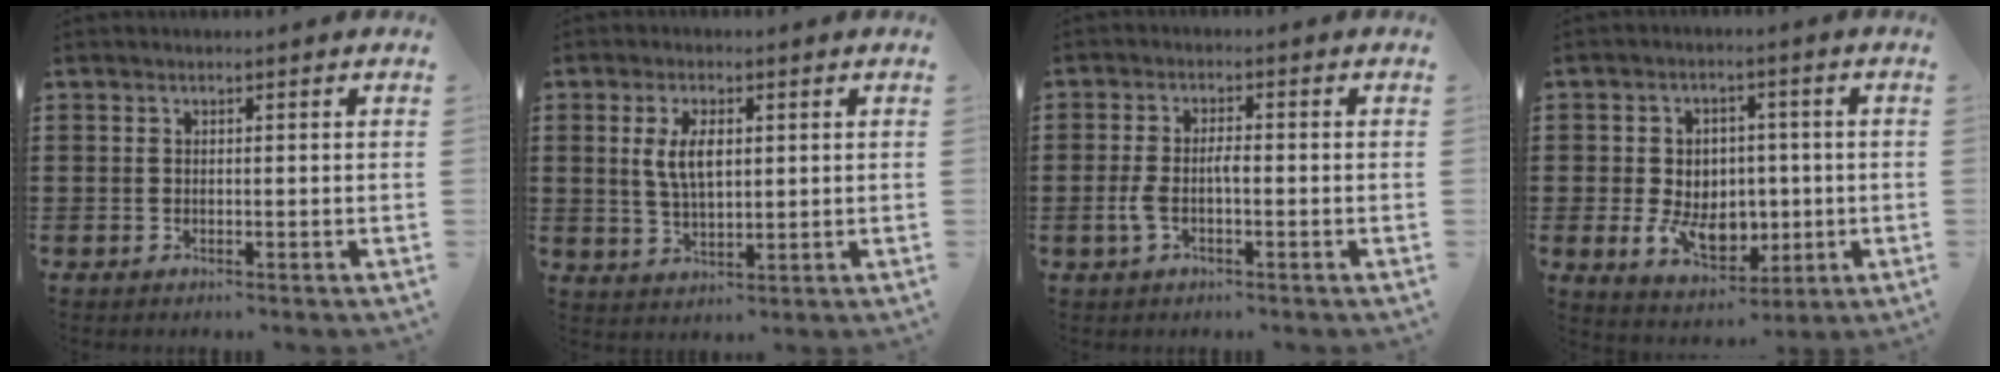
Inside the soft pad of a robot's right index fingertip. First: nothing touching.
{"total": 5.6, "force": [1.1, 2.6, 4.9], "torque": [-0.093, 0.005, 0.016]}
{"total": 3.3, "force": [-0.9, 1.0, 3.0], "torque": [-0.076, -0.004, -0.023]}
{"total": 8.1, "force": [-0.9, 6.2, 5.2], "torque": [-0.105, 0.015, -0.012]}